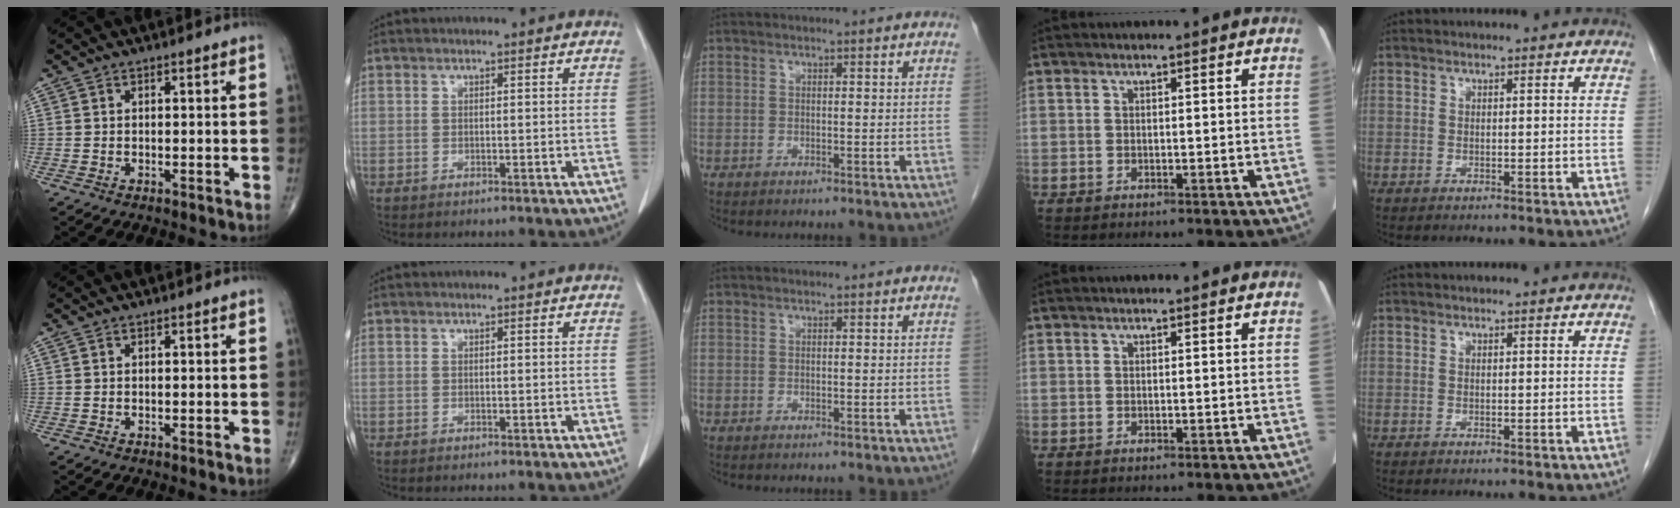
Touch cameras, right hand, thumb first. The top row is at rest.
{}